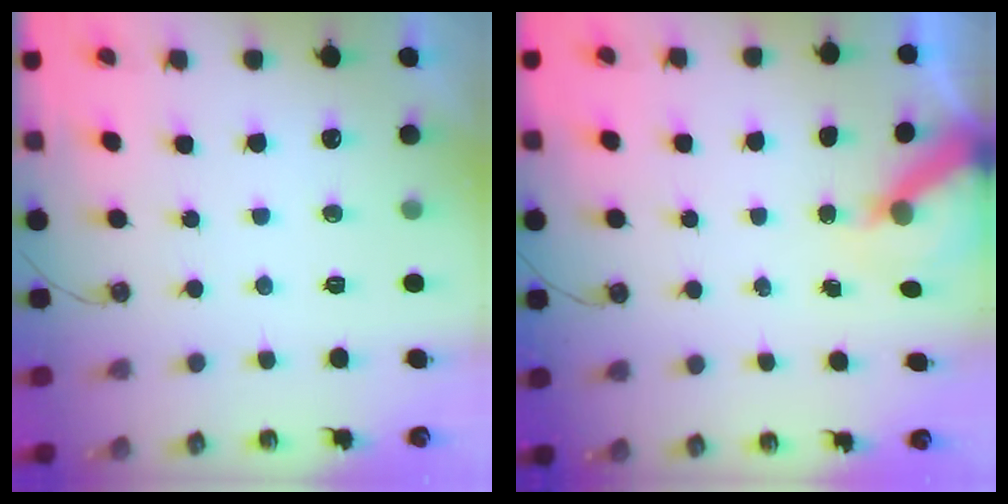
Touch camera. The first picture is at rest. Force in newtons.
{"total": 5.4, "press": 5.4, "slide": 0.4}